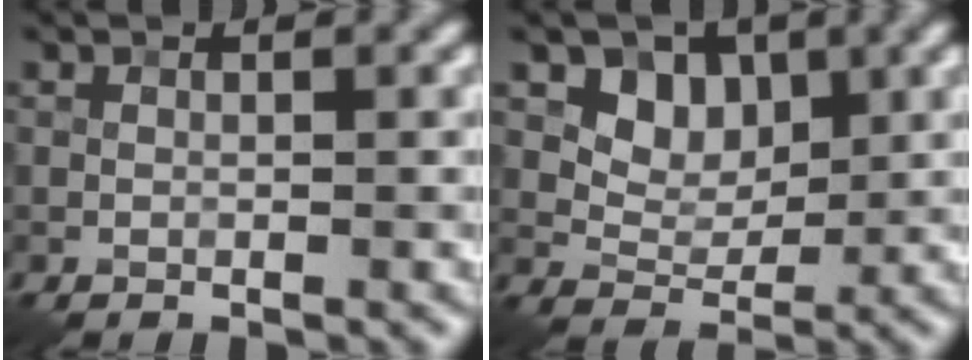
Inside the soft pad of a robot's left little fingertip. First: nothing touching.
{"total": 4.0, "force": [1.8, 3.0, 1.9], "torque": [-0.033, -0.015, 0.036]}